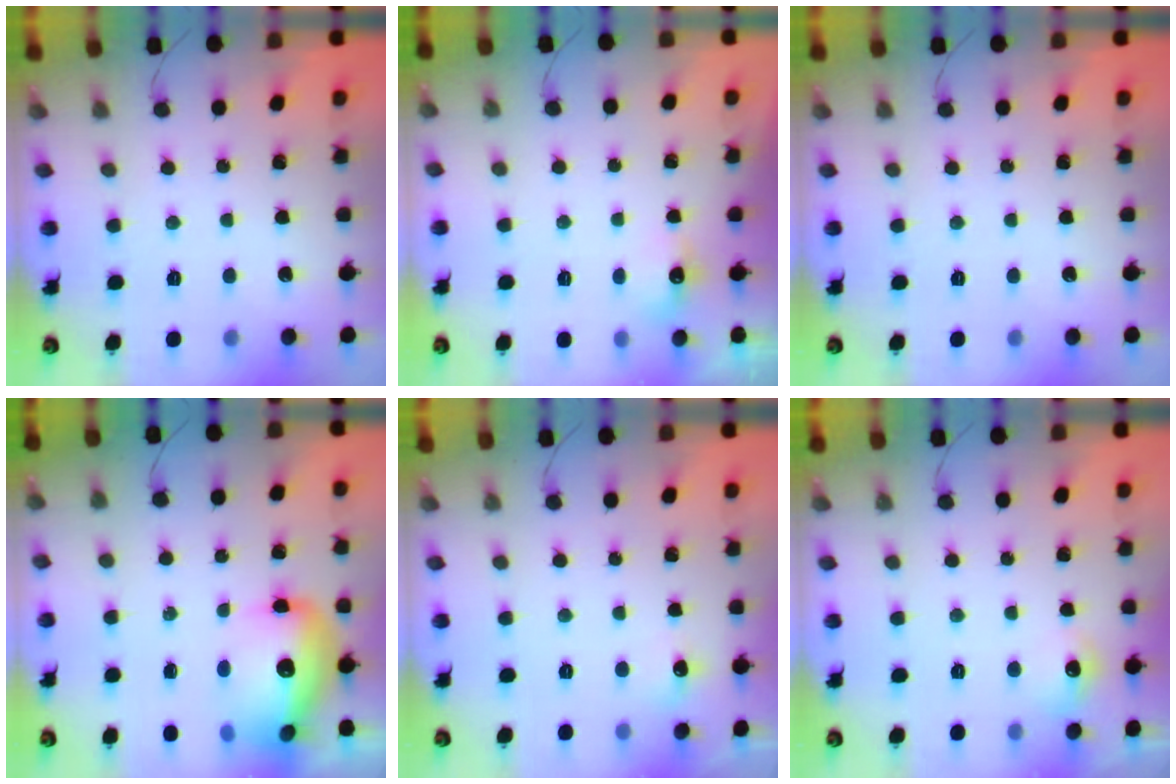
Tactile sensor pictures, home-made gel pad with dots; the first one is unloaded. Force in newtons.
{"total": 4.4, "press": 4.1, "slide": 1.6}
{"total": 0.0}
{"total": 16.7, "press": 16.2, "slide": 3.7}
{"total": 4.8, "press": 4.6, "slide": 1.6}
{"total": 6.8, "press": 6.7, "slide": 1.0}